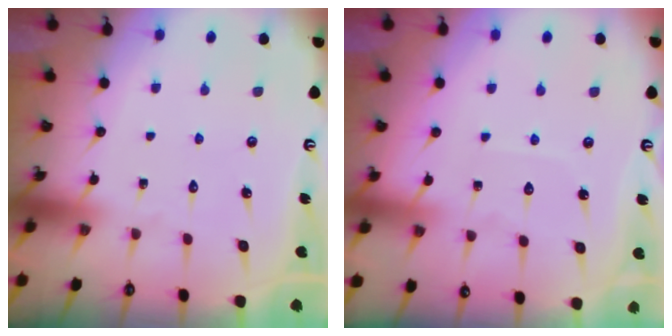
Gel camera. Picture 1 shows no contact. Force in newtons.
{"total": 2.9, "press": 2.9, "slide": 0.4}